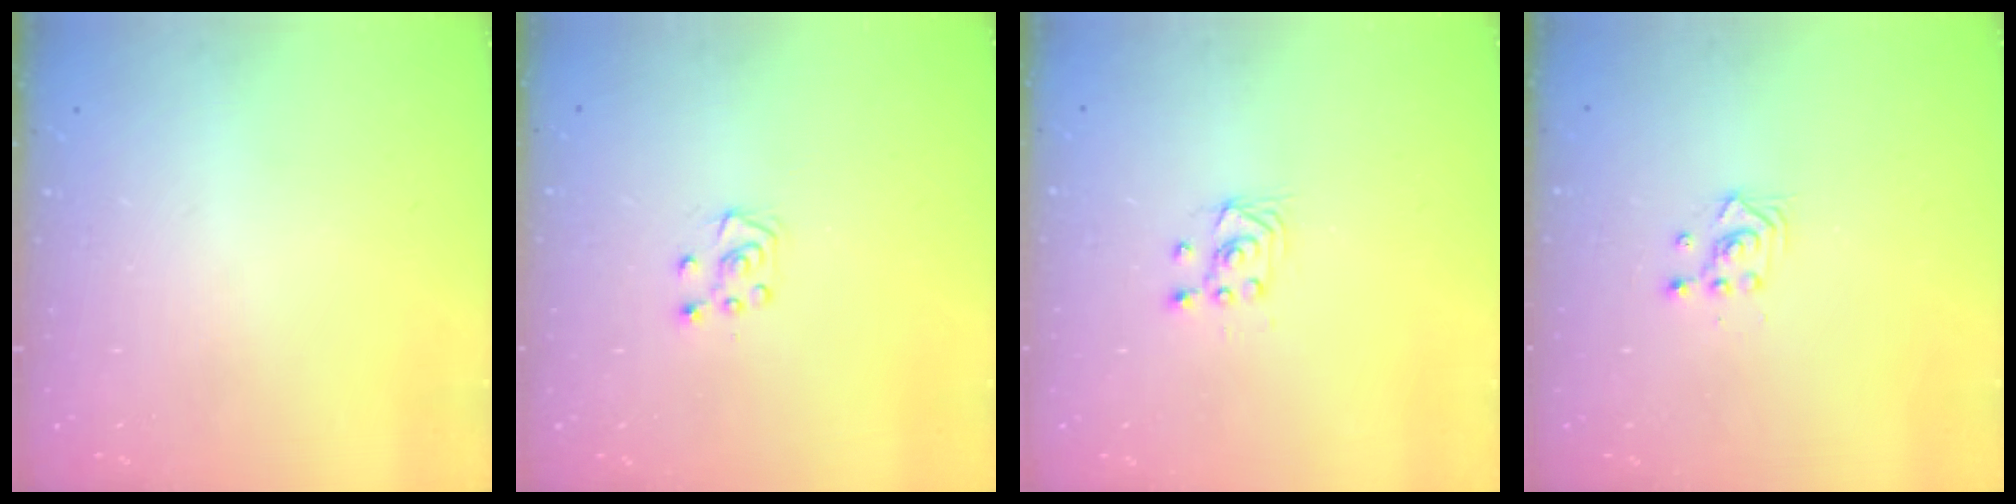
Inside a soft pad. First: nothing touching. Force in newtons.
{"total": 5.8, "press": 5.8, "slide": 0.8}
{"total": 2.9, "press": 2.7, "slide": 1.0}
{"total": 2.3, "press": 2.3, "slide": 0.3}